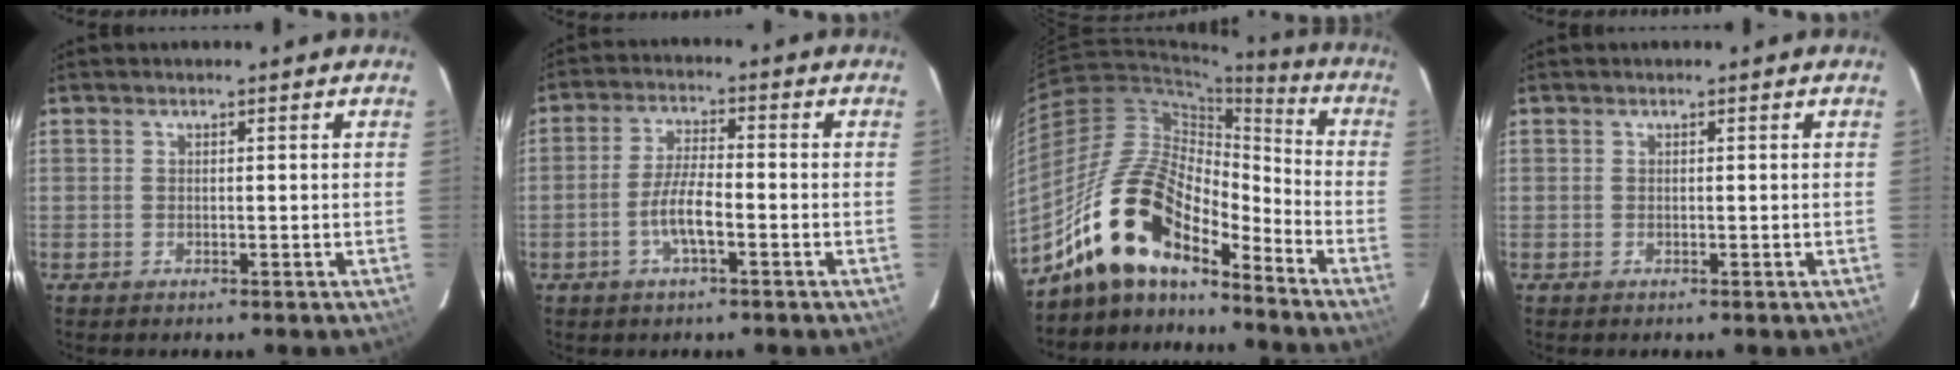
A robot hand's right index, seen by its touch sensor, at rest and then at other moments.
{"total": 6.1, "force": [-2.5, 1.3, 5.4], "torque": [-0.109, 0.003, -0.048]}
{"total": 17.5, "force": [-13.2, 6.4, 9.5], "torque": [-0.179, 0.009, -0.260]}
{"total": 0.0}